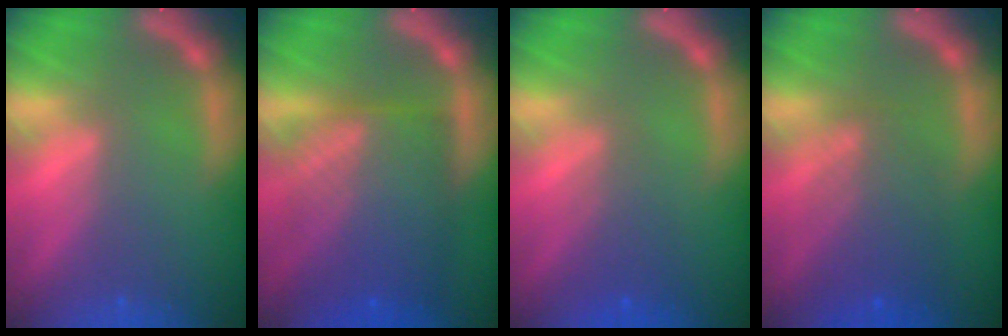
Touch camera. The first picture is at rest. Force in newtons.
{"total": 10.0}
{"total": 2.5}
{"total": 5.1}